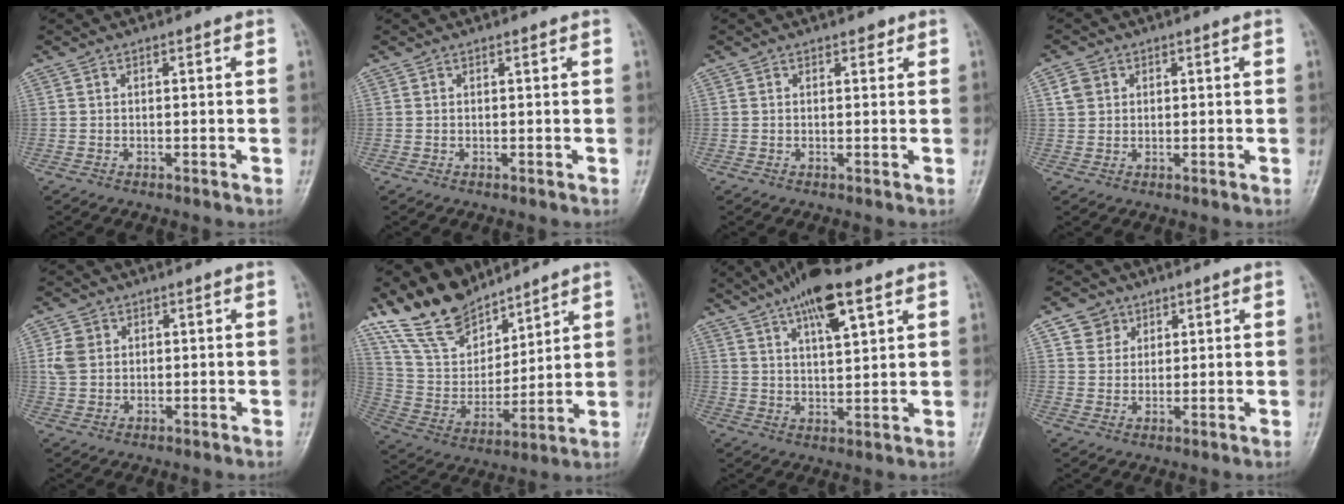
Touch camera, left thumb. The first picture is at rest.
{"total": 0.0}
{"total": 1.1, "force": [0.8, 0.7, 0.5], "torque": [0.002, -0.004, 0.008]}
{"total": 3.2, "force": [1.1, 2.7, 1.2], "torque": [-0.013, 0.000, 0.022]}
{"total": 4.2, "force": [1.0, 3.5, 2.2], "torque": [-0.030, 0.003, 0.023]}
{"total": 17.0, "force": [13.6, 8.0, 6.4], "torque": [-0.082, -0.063, 0.269]}
{"total": 12.3, "force": [7.4, 3.7, 9.2], "torque": [-0.142, -0.020, 0.124]}
{"total": 4.7, "force": [2.6, 3.8, 0.7], "torque": [0.012, -0.016, 0.047]}